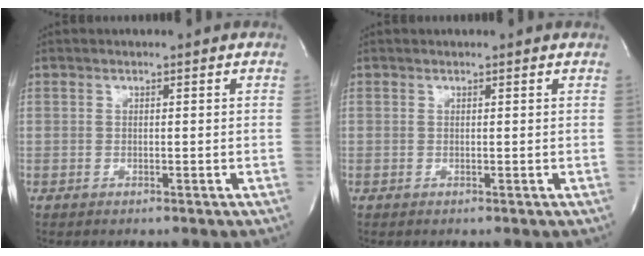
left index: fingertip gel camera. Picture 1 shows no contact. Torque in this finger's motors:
{"motor_torque": [-0.24, 0.19, 0.06, 0.00]}